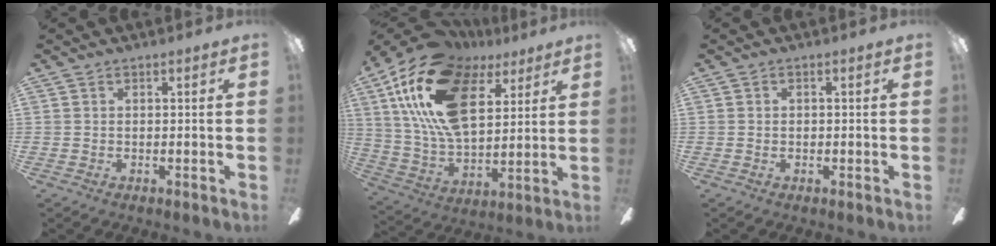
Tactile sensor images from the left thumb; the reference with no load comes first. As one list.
[{"total": 24.1, "force": [11.3, 13.3, 16.7], "torque": [-0.339, -0.035, 0.200]}, {"total": 0.8, "force": [-0.2, 0.4, 0.7], "torque": [-0.013, 0.002, -0.004]}]